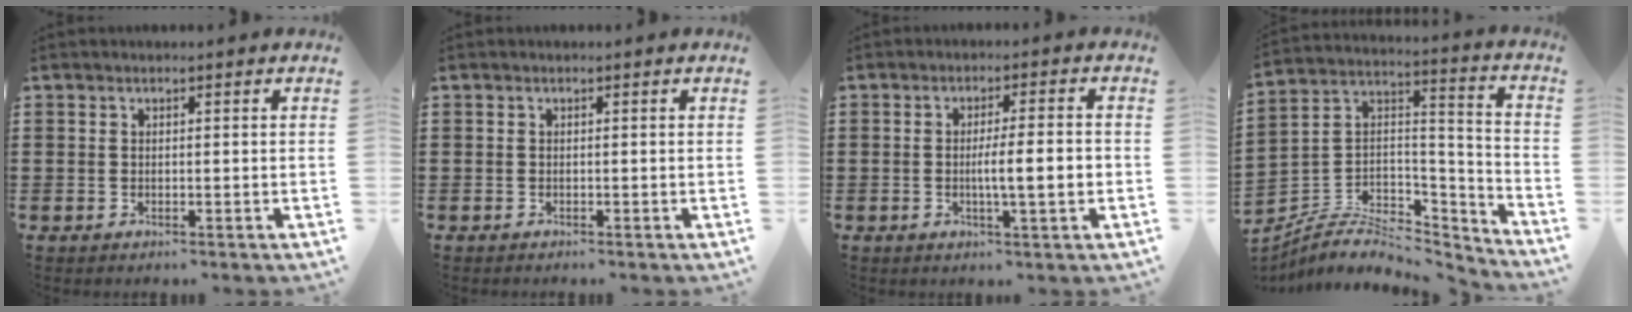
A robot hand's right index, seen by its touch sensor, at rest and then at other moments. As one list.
[{"total": 0.0}, {"total": 5.2, "force": [-0.8, 0.4, 5.1], "torque": [-0.090, -0.003, -0.019]}, {"total": 6.6, "force": [-4.7, 3.6, 2.9], "torque": [-0.070, 0.002, -0.093]}]